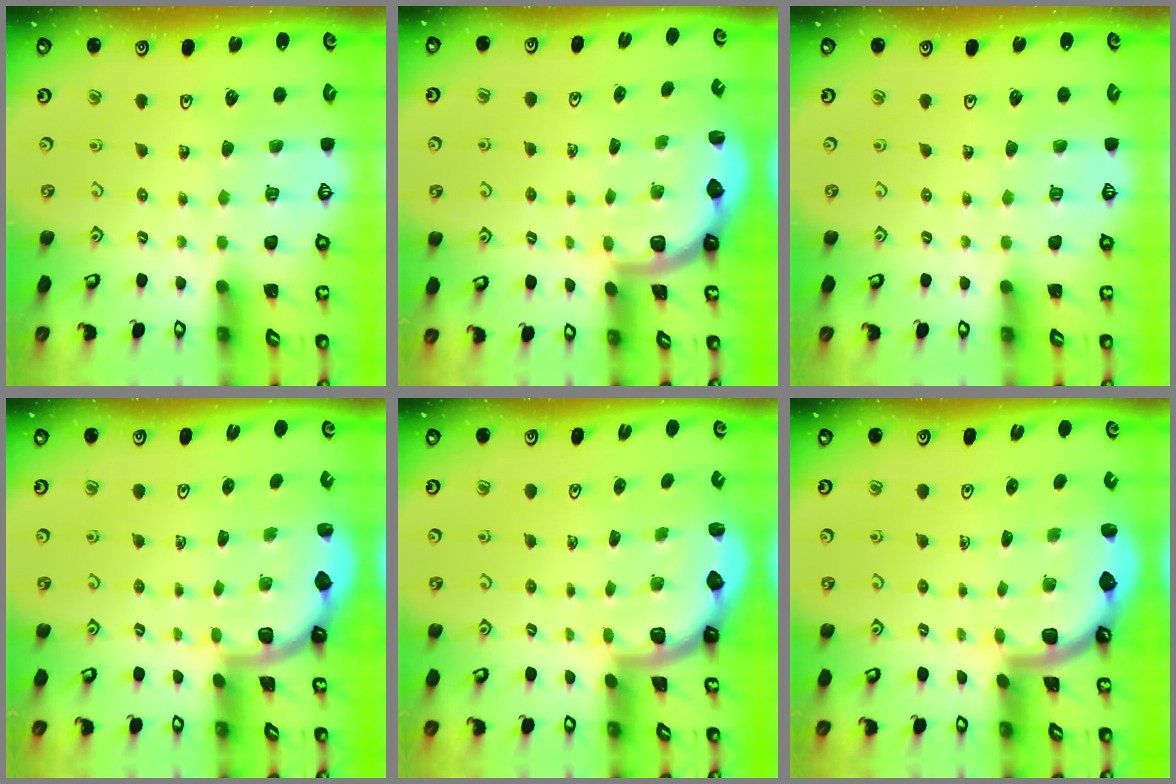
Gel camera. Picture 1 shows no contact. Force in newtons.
{"total": 2.0, "press": 2.0, "slide": 0.5}
{"total": 0.0}
{"total": 1.8, "press": 1.7, "slide": 0.3}
{"total": 2.0, "press": 2.0, "slide": 0.5}
{"total": 2.0, "press": 2.0, "slide": 0.3}